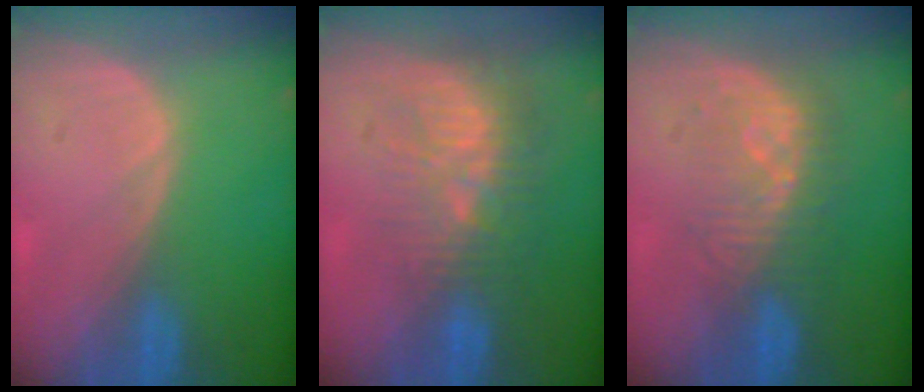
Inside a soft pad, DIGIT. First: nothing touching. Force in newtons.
{"total": 10.1, "press": 9.0, "slide": 4.5}
{"total": 7.8, "press": 7.5, "slide": 2.0}